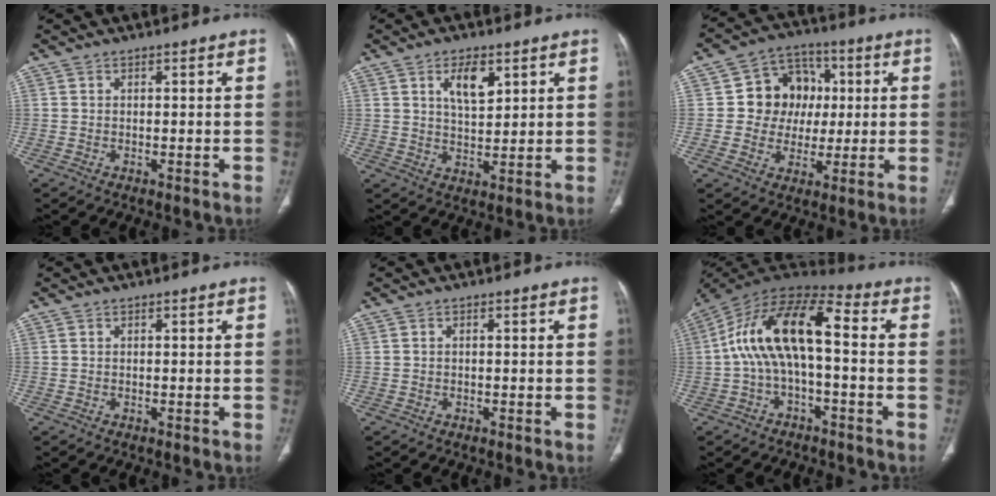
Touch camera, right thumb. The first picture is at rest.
{"total": 6.7, "force": [3.1, 3.2, 5.0], "torque": [-0.073, -0.021, 0.057]}
{"total": 11.5, "force": [1.2, 10.3, 5.1], "torque": [-0.019, 0.012, 0.017]}
{"total": 0.0}
{"total": 0.0}
{"total": 15.2, "force": [-0.3, 6.7, 13.6], "torque": [-0.255, 0.058, -0.017]}